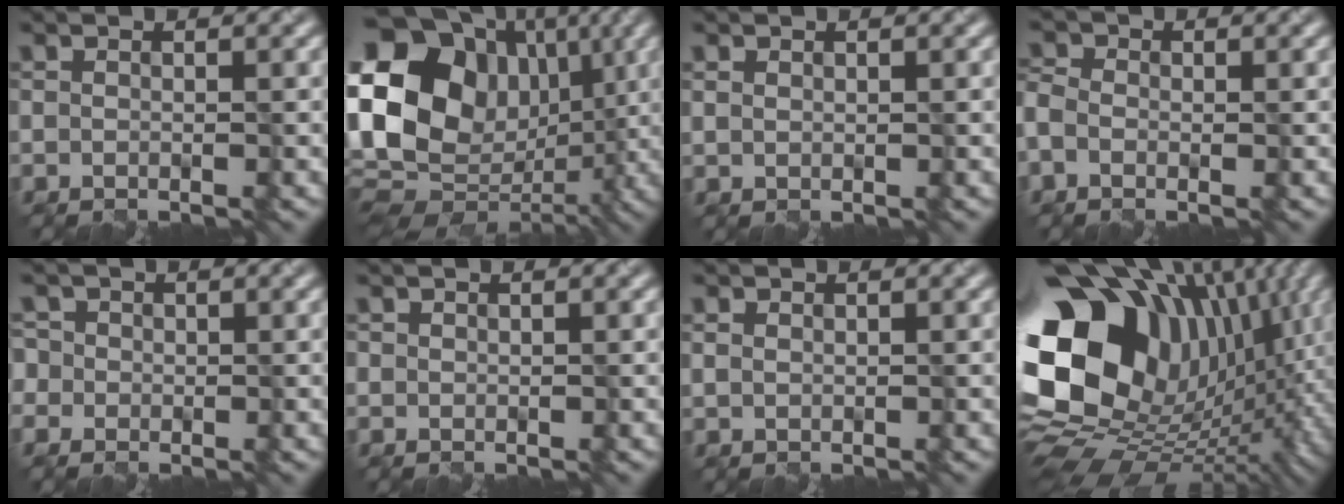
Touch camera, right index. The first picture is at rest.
{"total": 17.9, "force": [3.0, 14.4, 10.3], "torque": [-0.212, 0.030, 0.063]}
{"total": 0.8, "force": [0.4, -0.3, -0.7], "torque": [-0.005, 0.004, 0.017]}
{"total": 2.3, "force": [-0.9, 1.7, 1.2], "torque": [-0.038, 0.011, -0.018]}
{"total": 1.6, "force": [-0.4, 1.6, 0.1], "torque": [-0.006, 0.015, -0.010]}
{"total": 0.9, "force": [0.2, -0.2, -0.8], "torque": [-0.002, 0.004, 0.011]}
{"total": 0.7, "force": [0.4, 0.0, -0.5], "torque": [-0.007, 0.004, 0.020]}
{"total": 18.5, "force": [2.0, 13.6, 12.3], "torque": [-0.274, -0.019, 0.056]}